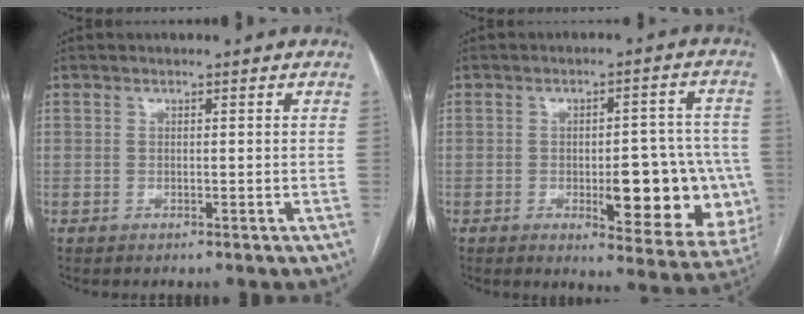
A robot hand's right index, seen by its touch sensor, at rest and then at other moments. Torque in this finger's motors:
{"motor_torque": [1.95, -0.19, 0.24, 0.05]}